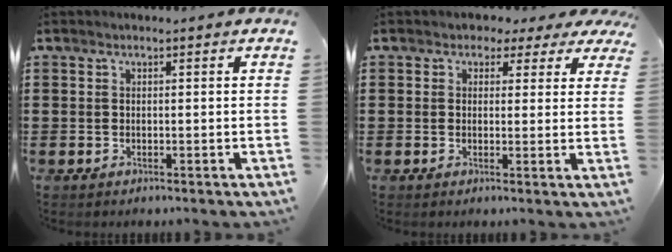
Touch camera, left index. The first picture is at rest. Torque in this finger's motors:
{"motor_torque": [2.14, 0.00, 0.46, 0.02]}